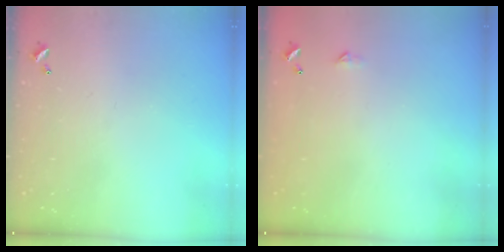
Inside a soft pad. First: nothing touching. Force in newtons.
{"total": 2.3, "press": 2.3, "slide": 0.4}